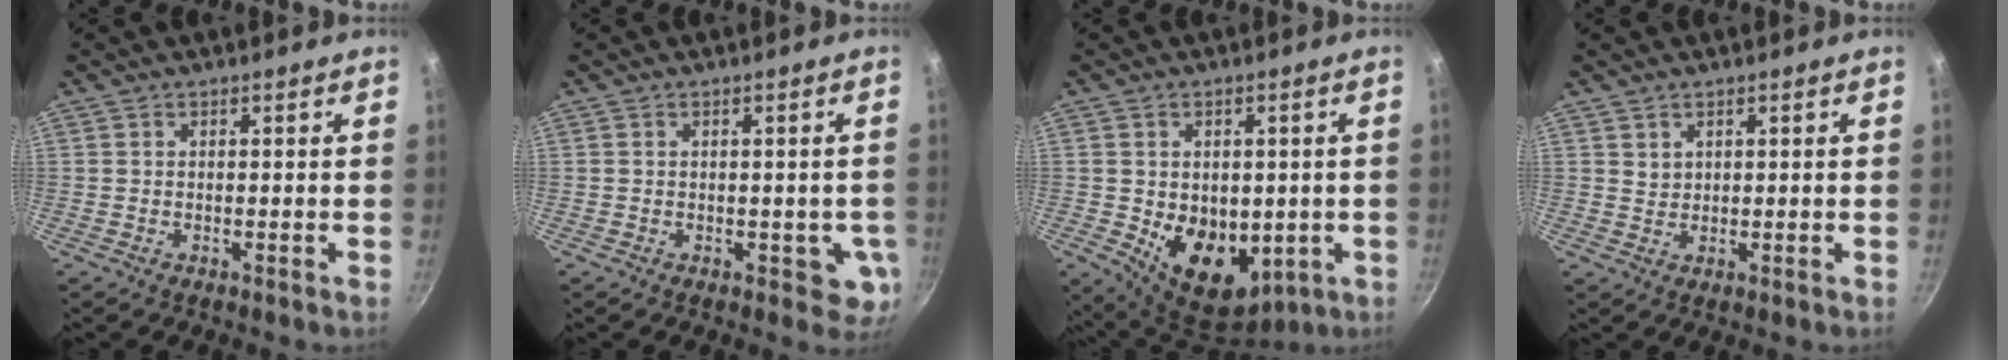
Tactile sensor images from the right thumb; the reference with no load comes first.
{"total": 4.3, "force": [-0.5, 2.7, 3.3], "torque": [-0.022, -0.005, -0.005]}
{"total": 14.7, "force": [-2.1, 10.5, 10.0], "torque": [-0.118, -0.020, -0.006]}
{"total": 1.6, "force": [1.0, 1.2, 0.4], "torque": [0.002, 0.000, 0.020]}